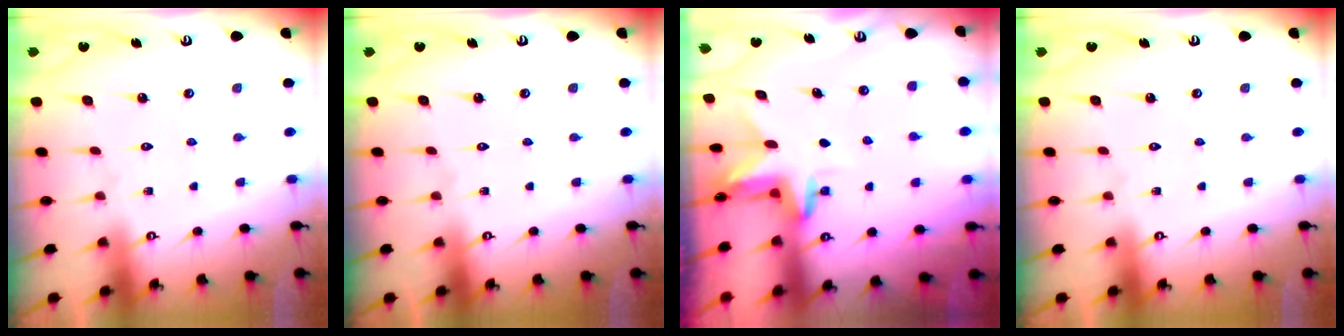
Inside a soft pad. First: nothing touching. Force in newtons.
{"total": 0.0}
{"total": 3.4, "press": 3.4, "slide": 0.3}
{"total": 0.0}